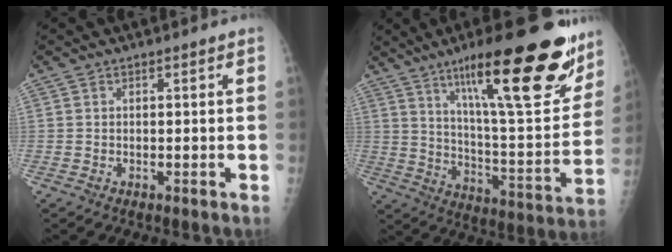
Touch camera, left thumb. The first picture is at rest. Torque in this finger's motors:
{"motor_torque": [1.19, 0.18, 1.62, -1.15, 0.48]}